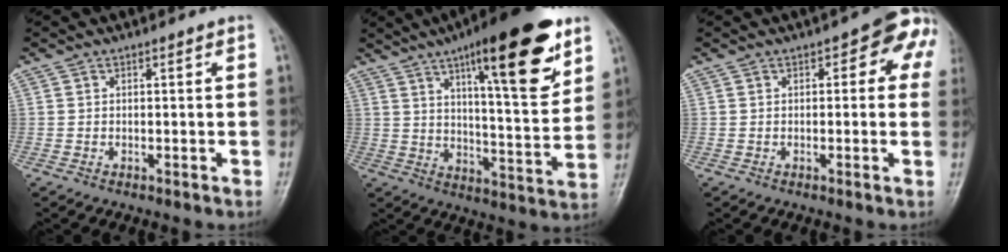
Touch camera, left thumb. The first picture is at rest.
{"total": 22.0, "force": [12.0, 5.6, 17.6], "torque": [-0.230, -0.050, 0.181]}
{"total": 7.6, "force": [2.4, 3.7, 6.2], "torque": [-0.028, 0.011, 0.012]}